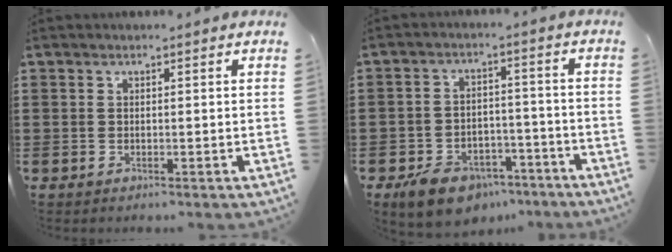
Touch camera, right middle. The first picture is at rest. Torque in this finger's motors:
{"motor_torque": [0.71, 0.00, 0.21, 0.08]}